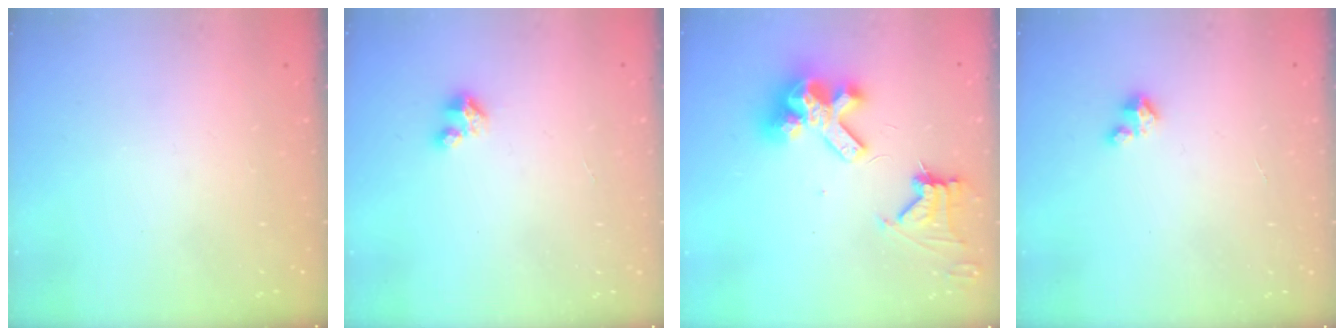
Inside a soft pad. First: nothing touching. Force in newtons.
{"total": 2.5, "press": 2.5, "slide": 0.3}
{"total": 13.3, "press": 13.2, "slide": 1.8}
{"total": 3.4, "press": 3.4, "slide": 0.3}